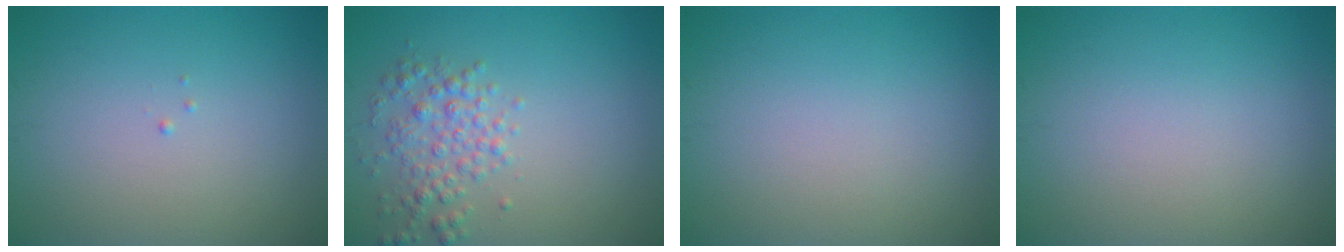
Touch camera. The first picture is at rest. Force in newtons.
{"total": 2.8, "press": 2.8, "slide": 0.1}
{"total": 0.0}
{"total": 0.0}